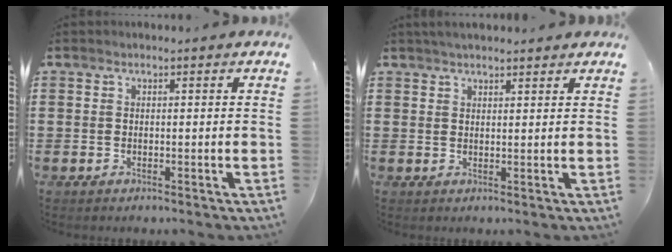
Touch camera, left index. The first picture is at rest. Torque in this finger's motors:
{"motor_torque": [2.14, 0.00, 0.36, 0.10]}